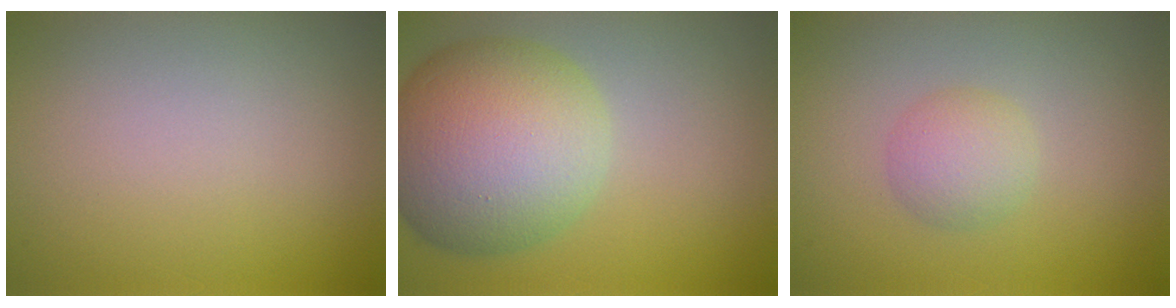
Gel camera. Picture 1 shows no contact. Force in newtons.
{"total": 11.9, "press": 11.9, "slide": 0.6}
{"total": 2.5, "press": 2.5, "slide": 0.1}